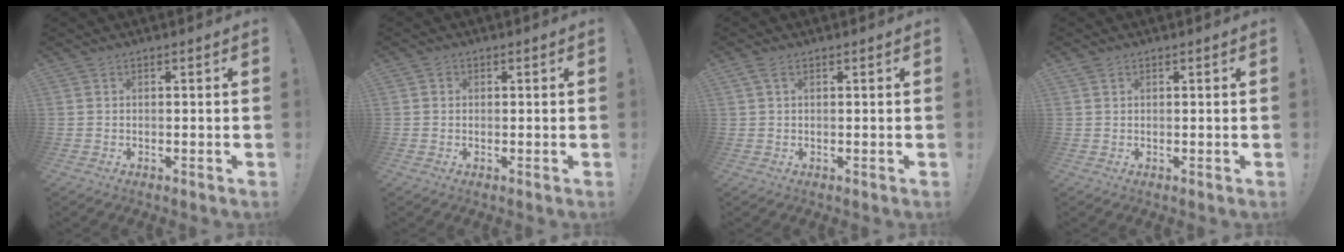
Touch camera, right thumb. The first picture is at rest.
{"total": 1.1, "force": [0.1, 1.1, 0.2], "torque": [0.004, -0.001, 0.000]}
{"total": 2.1, "force": [0.9, 1.0, 1.6], "torque": [-0.031, 0.001, 0.015]}
{"total": 1.1, "force": [0.8, 0.7, 0.4], "torque": [-0.004, -0.002, 0.013]}